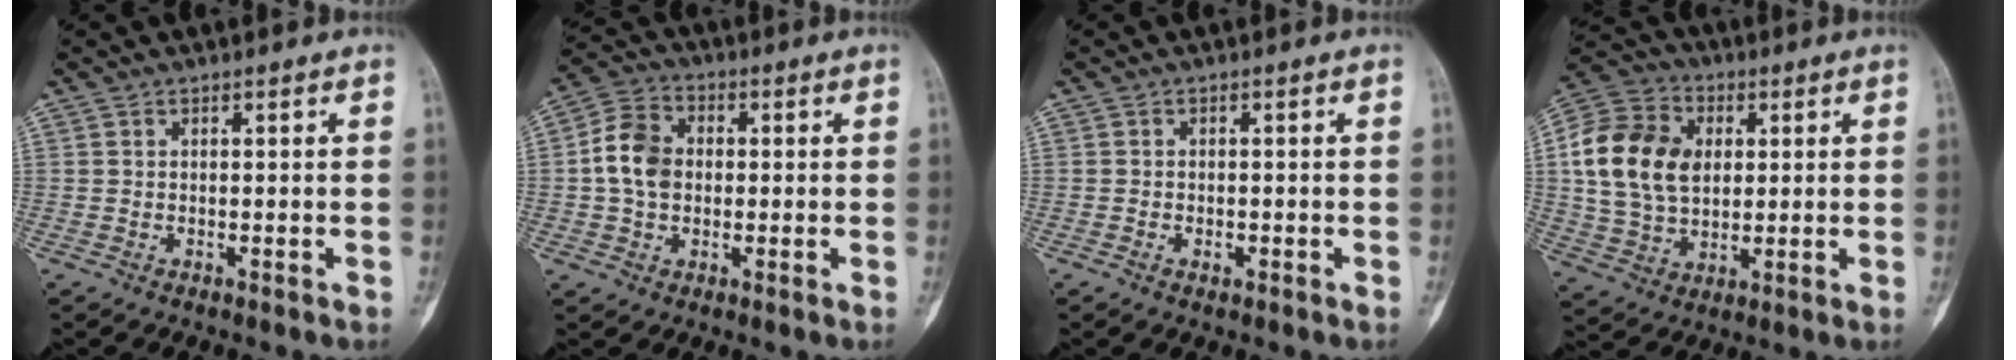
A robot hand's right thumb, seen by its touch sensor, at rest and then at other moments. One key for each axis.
{"total": 8.8, "fx": 0.1, "fy": 6.8, "fz": 5.5, "tx": -0.091, "ty": 0.020, "tz": -0.006}
{"total": 1.3, "fx": -0.6, "fy": 0.8, "fz": 0.8, "tx": -0.015, "ty": 0.007, "tz": -0.008}
{"total": 17.3, "fx": 2.9, "fy": 12.5, "fz": 11.6, "tx": -0.202, "ty": 0.008, "tz": 0.050}